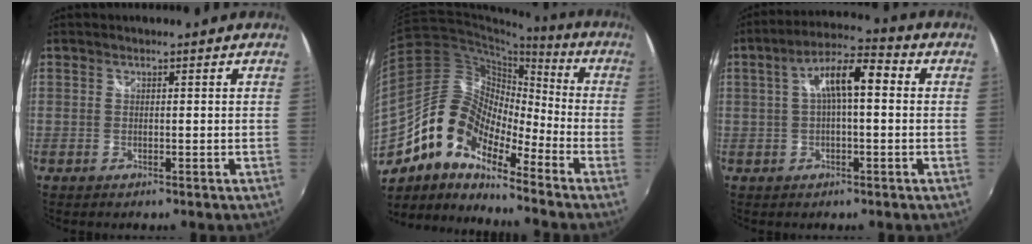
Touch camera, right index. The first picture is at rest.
{"total": 16.0, "force": [-9.7, 7.6, 10.2], "torque": [-0.185, 0.009, -0.206]}
{"total": 8.7, "force": [0.9, 2.7, 8.2], "torque": [-0.150, 0.027, 0.015]}